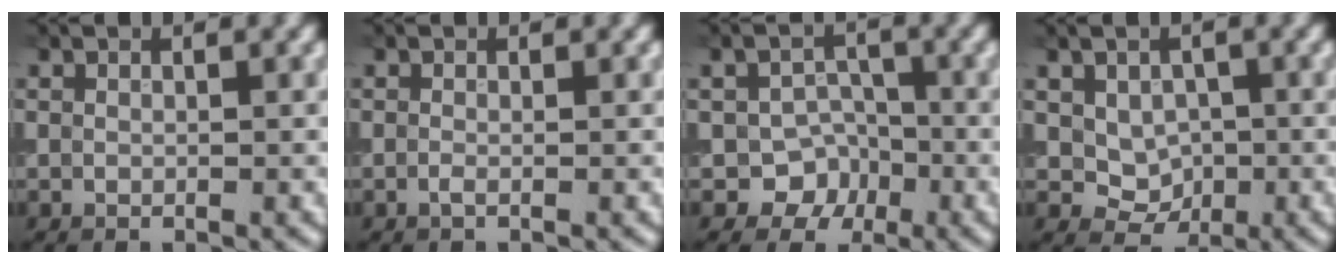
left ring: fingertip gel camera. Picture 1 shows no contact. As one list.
[{"total": 0.6, "force": [-0.3, 0.2, 0.6], "torque": [-0.014, -0.005, -0.005]}, {"total": 3.5, "force": [-1.5, 3.0, 1.1], "torque": [0.000, 0.012, -0.022]}, {"total": 3.0, "force": [0.2, 2.4, 1.7], "torque": [-0.027, -0.006, 0.006]}]